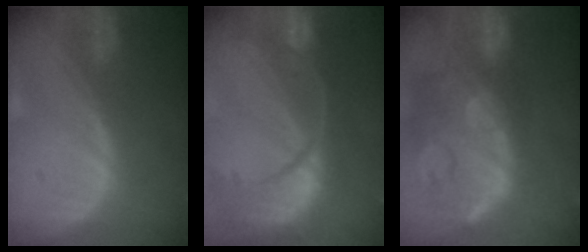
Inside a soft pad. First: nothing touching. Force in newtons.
{"total": 13.8, "press": 11.0, "slide": 8.4}
{"total": 14.9, "press": 12.0, "slide": 8.9}